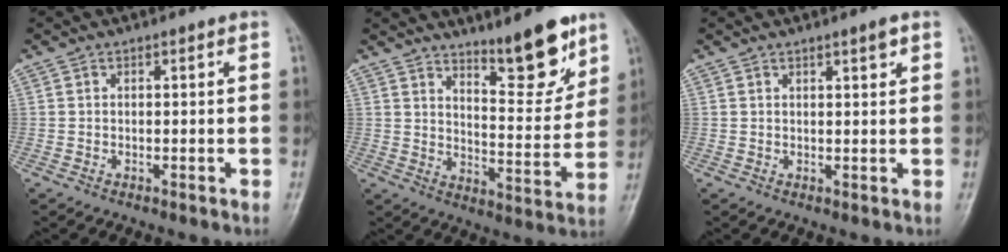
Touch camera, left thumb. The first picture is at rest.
{"total": 12.0, "force": [8.7, 3.1, 7.7], "torque": [-0.082, -0.073, 0.141]}
{"total": 1.9, "force": [1.2, 0.3, 1.4], "torque": [-0.019, -0.007, 0.019]}